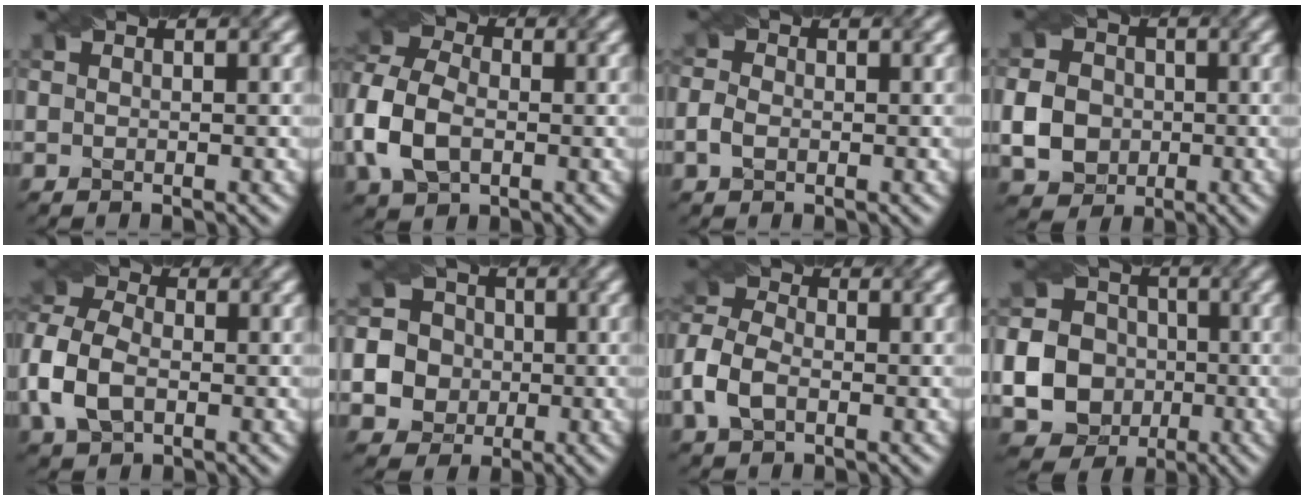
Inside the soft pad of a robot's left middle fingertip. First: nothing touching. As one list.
[{"total": 7.6, "force": [-2.1, 5.2, 5.2], "torque": [-0.128, 0.004, -0.056]}, {"total": 1.7, "force": [-0.8, 1.2, 1.0], "torque": [-0.024, -0.001, -0.020]}, {"total": 4.8, "force": [-0.9, 4.2, 2.2], "torque": [-0.049, 0.003, -0.021]}, {"total": 6.6, "force": [-1.9, 4.4, 4.5], "torque": [-0.108, 0.005, -0.050]}, {"total": 8.8, "force": [-1.9, 8.2, 2.4], "torque": [-0.061, 0.002, -0.056]}, {"total": 4.7, "force": [-1.8, 3.0, 3.1], "torque": [-0.077, 0.006, -0.044]}, {"total": 16.4, "force": [-3.4, 15.4, 4.4], "torque": [-0.127, -0.022, -0.082]}]